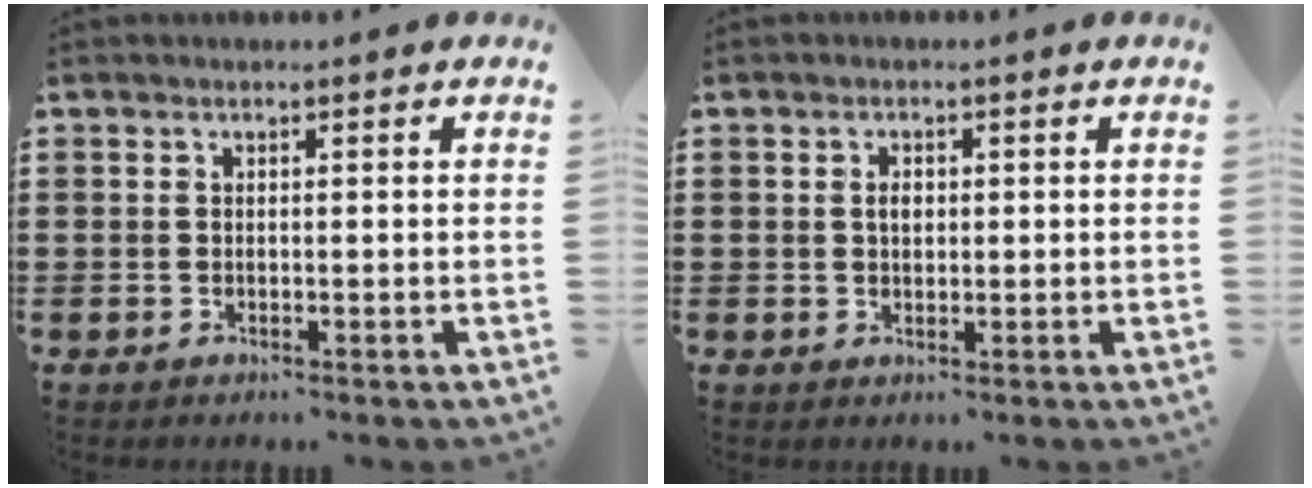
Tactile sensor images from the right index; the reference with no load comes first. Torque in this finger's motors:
{"motor_torque": [1.08, 1.06, 0.23, 0.05]}